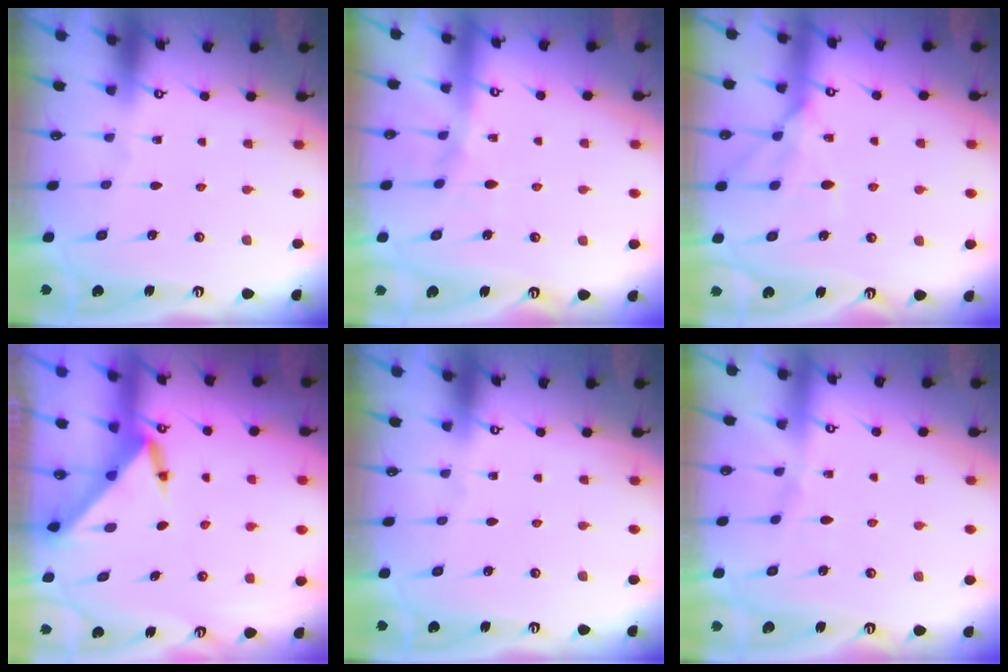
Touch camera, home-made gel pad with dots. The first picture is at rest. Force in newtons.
{"total": 7.5, "press": 7.5, "slide": 0.8}
{"total": 12.9, "press": 12.9, "slide": 1.0}
{"total": 3.4, "press": 3.4, "slide": 0.1}
{"total": 0.0}
{"total": 4.8, "press": 4.7, "slide": 0.7}